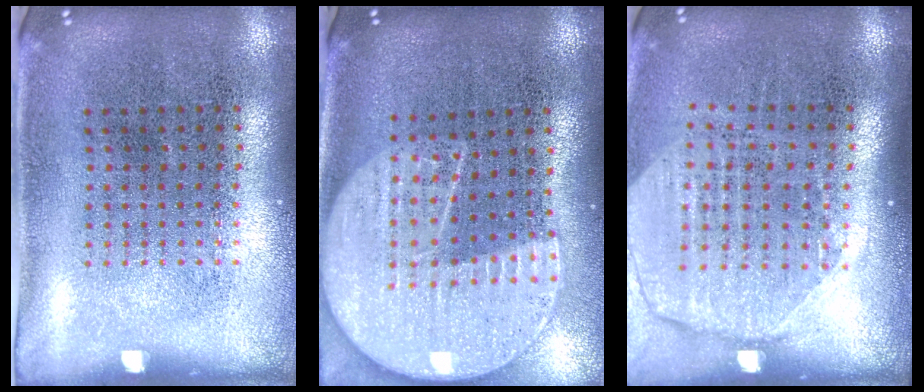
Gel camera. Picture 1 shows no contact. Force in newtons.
{"total": 2.3, "press": 2.0, "slide": 1.2}
{"total": 2.0, "press": 1.7, "slide": 1.0}